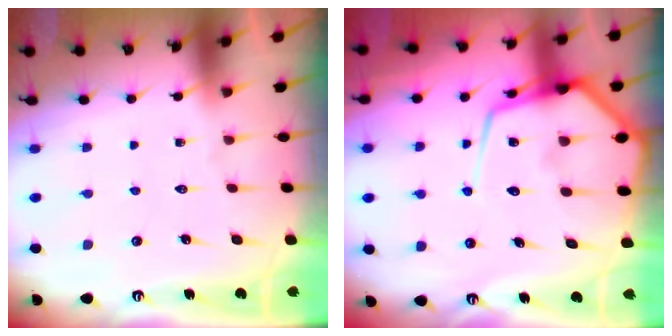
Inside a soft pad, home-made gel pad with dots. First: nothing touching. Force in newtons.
{"total": 15.7, "press": 15.6, "slide": 1.7}